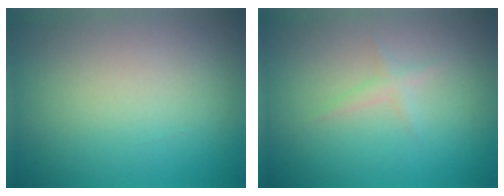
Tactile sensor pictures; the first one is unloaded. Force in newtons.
{"total": 0.5, "press": 0.5, "slide": 0.0}